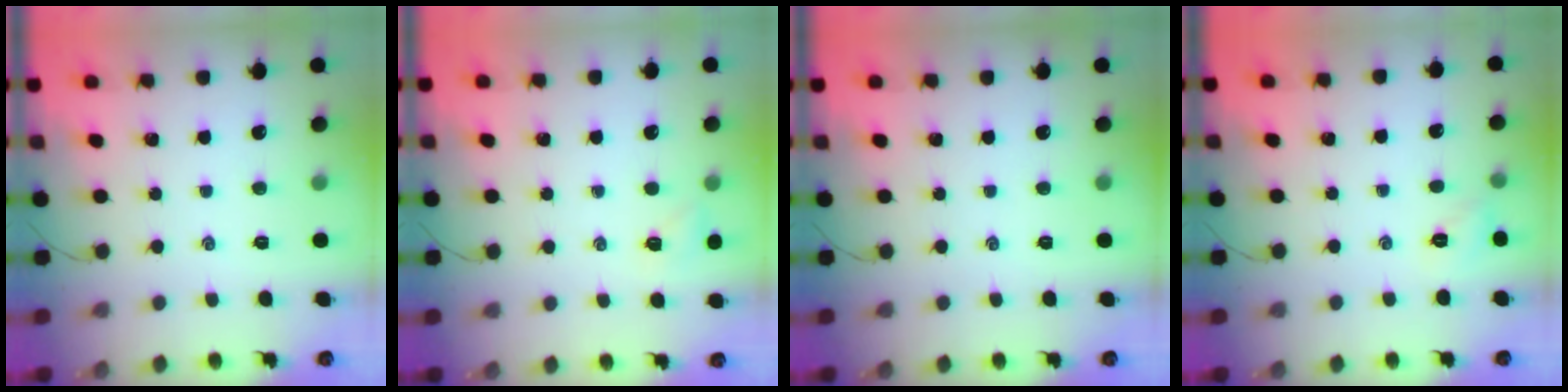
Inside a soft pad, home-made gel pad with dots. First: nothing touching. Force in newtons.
{"total": 4.4, "press": 4.2, "slide": 1.2}
{"total": 0.0}
{"total": 2.9, "press": 2.8, "slide": 0.5}